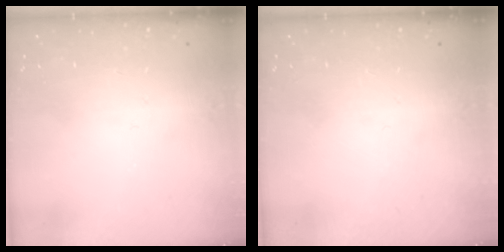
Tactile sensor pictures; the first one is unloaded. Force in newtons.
{"total": 0.0}